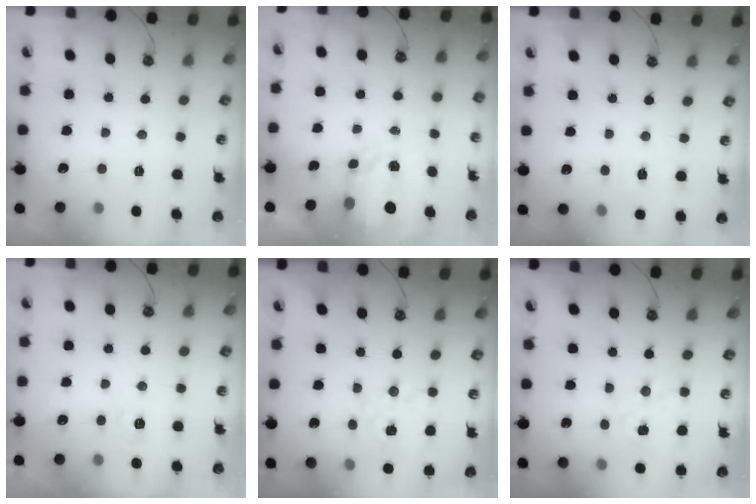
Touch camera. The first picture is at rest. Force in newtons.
{"total": 3.8, "press": 3.7, "slide": 0.5}
{"total": 5.4, "press": 5.4, "slide": 0.8}
{"total": 4.1, "press": 4.1, "slide": 0.5}
{"total": 3.7, "press": 3.7, "slide": 0.2}
{"total": 2.8, "press": 2.7, "slide": 0.3}